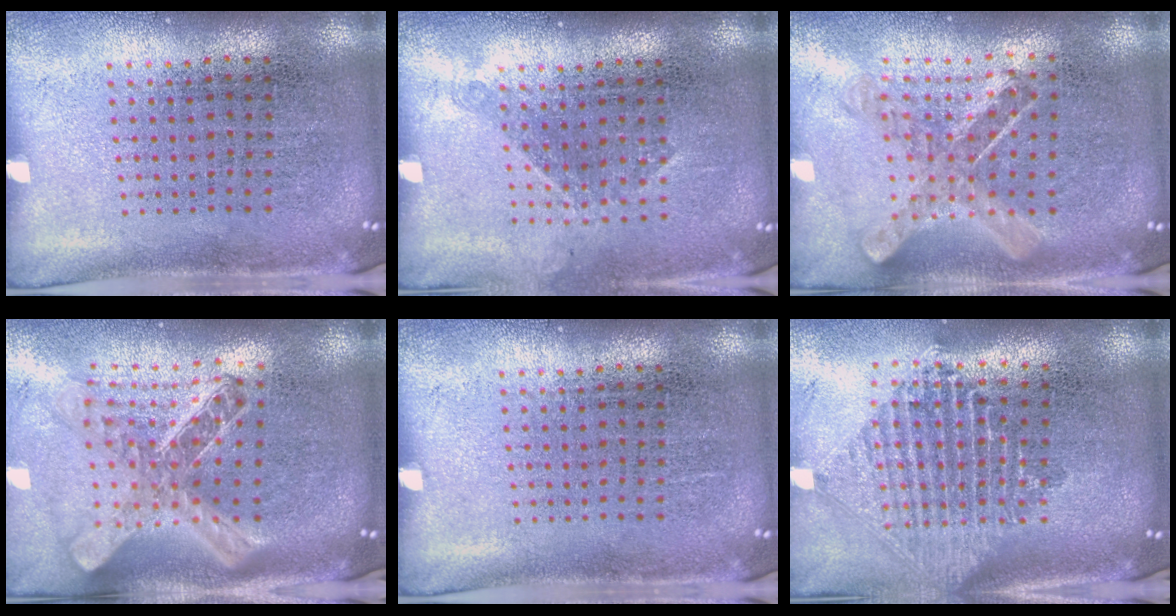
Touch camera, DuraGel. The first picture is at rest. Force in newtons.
{"total": 1.1, "press": 0.8, "slide": 0.6}
{"total": 0.8, "press": 0.8, "slide": 0.2}
{"total": 2.6, "press": 2.0, "slide": 1.6}
{"total": 0.0}
{"total": 2.4, "press": 1.9, "slide": 1.5}